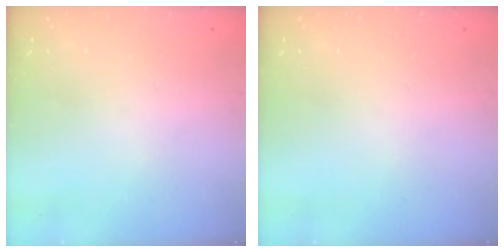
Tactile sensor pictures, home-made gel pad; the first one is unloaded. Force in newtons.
{"total": 0.0}